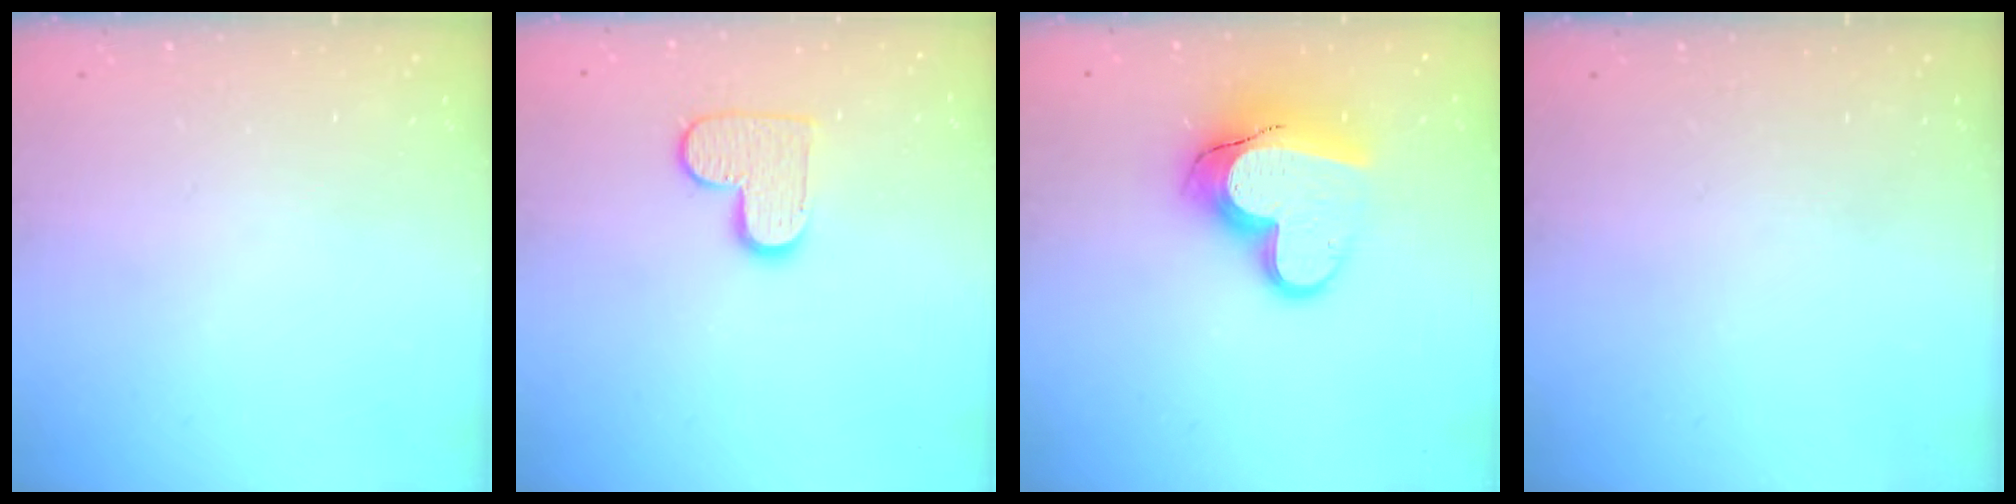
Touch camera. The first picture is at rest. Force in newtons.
{"total": 9.8, "press": 9.8, "slide": 0.6}
{"total": 16.2, "press": 16.2, "slide": 1.3}
{"total": 0.0}